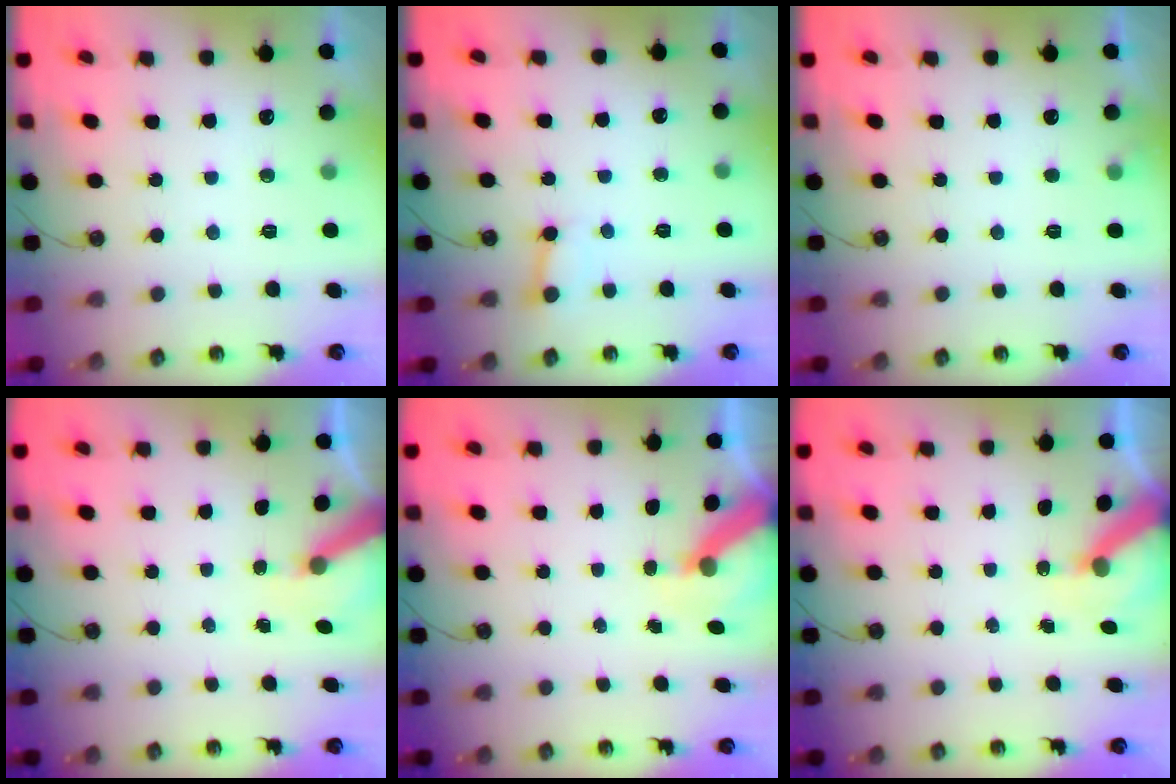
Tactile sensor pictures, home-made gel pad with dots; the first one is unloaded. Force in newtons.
{"total": 4.3, "press": 4.3, "slide": 0.5}
{"total": 2.6, "press": 2.6, "slide": 0.4}
{"total": 6.1, "press": 6.1, "slide": 0.7}
{"total": 7.2, "press": 7.2, "slide": 0.9}
{"total": 5.3, "press": 5.3, "slide": 0.7}